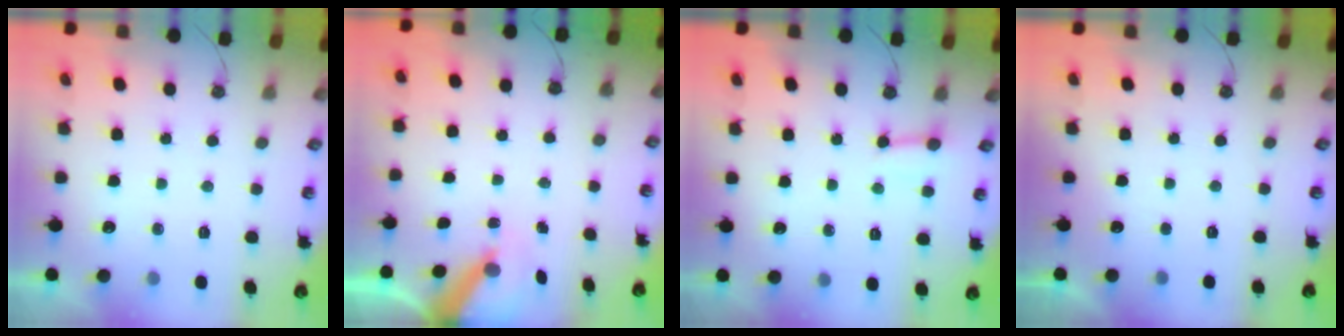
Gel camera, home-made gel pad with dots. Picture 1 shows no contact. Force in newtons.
{"total": 6.7, "press": 6.7, "slide": 0.7}
{"total": 3.3, "press": 3.2, "slide": 0.4}
{"total": 0.0}